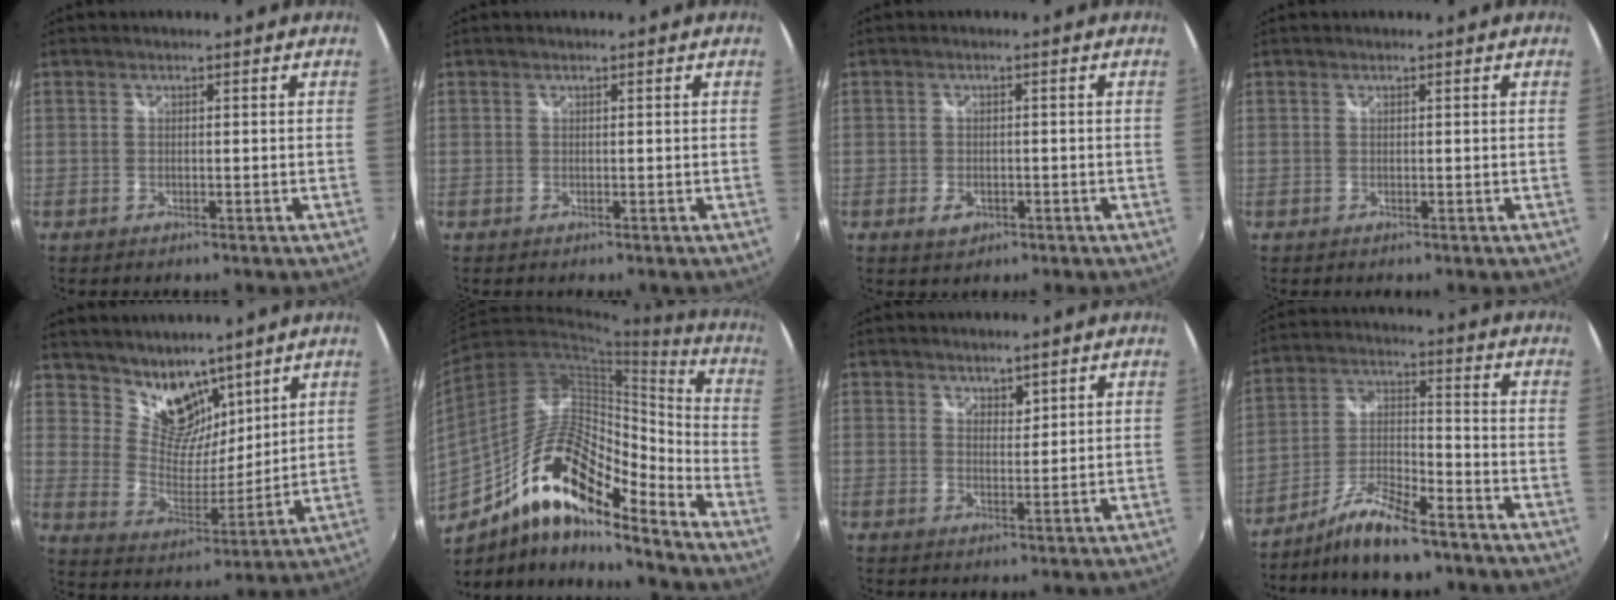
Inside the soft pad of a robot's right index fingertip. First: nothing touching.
{"total": 0.0}
{"total": 3.0, "force": [-1.4, 2.1, 1.6], "torque": [-0.031, -0.004, -0.022]}
{"total": 0.0}
{"total": 11.3, "force": [8.6, 6.4, 3.7], "torque": [-0.062, 0.001, 0.164]}
{"total": 19.6, "force": [-12.4, 6.2, 13.9], "torque": [-0.245, 0.002, -0.233]}
{"total": 2.2, "force": [1.8, 1.1, 0.6], "torque": [-0.004, 0.000, 0.030]}
{"total": 10.9, "force": [-8.4, 2.4, 6.6], "torque": [-0.140, 0.002, -0.156]}